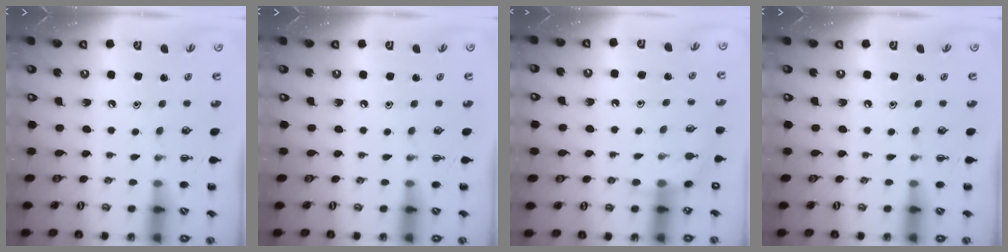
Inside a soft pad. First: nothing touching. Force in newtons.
{"total": 0.0}
{"total": 6.4, "press": 6.3, "slide": 1.3}
{"total": 0.0}